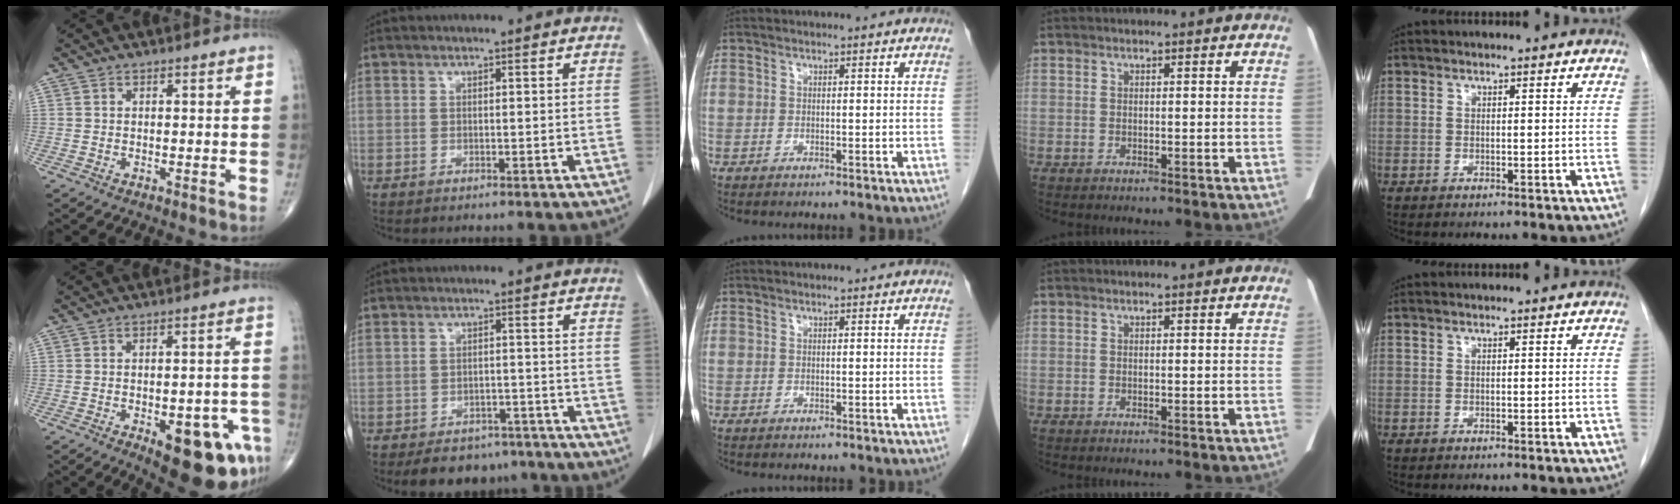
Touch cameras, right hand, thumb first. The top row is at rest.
{"thumb": {"total": 15.1, "force": [-6.9, 6.0, 12.0], "torque": [-0.104, 0.032, -0.073]}, "index": {"total": 8.3, "force": [-6.8, 4.5, 1.8], "torque": [-0.005, 0.006, -0.088]}}